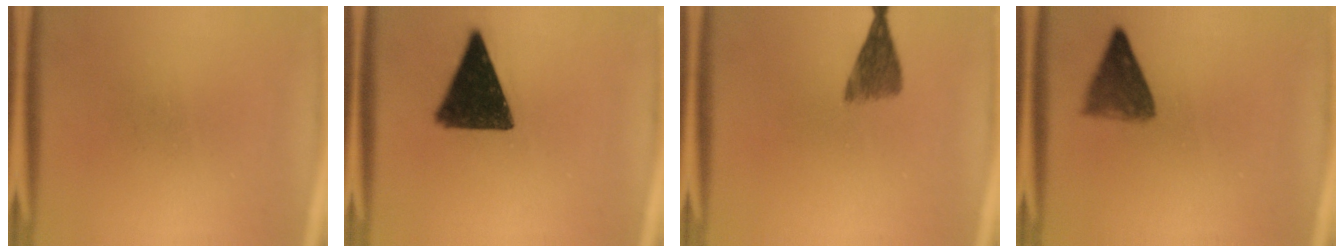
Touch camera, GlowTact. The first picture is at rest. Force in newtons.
{"total": 14.3}
{"total": 4.5}
{"total": 5.4}